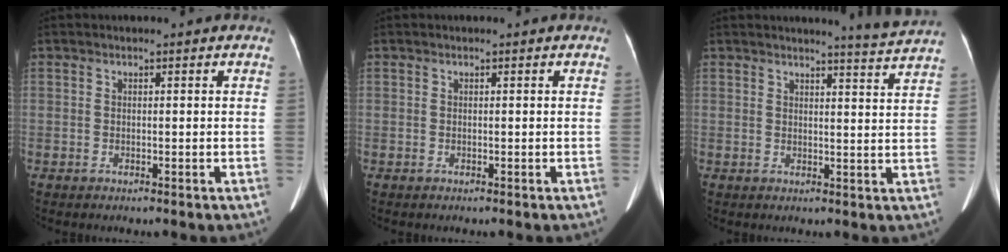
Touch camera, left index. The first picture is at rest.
{"total": 0.0}
{"total": 4.8, "force": [4.4, -1.8, 0.5], "torque": [-0.021, -0.050, 0.045]}